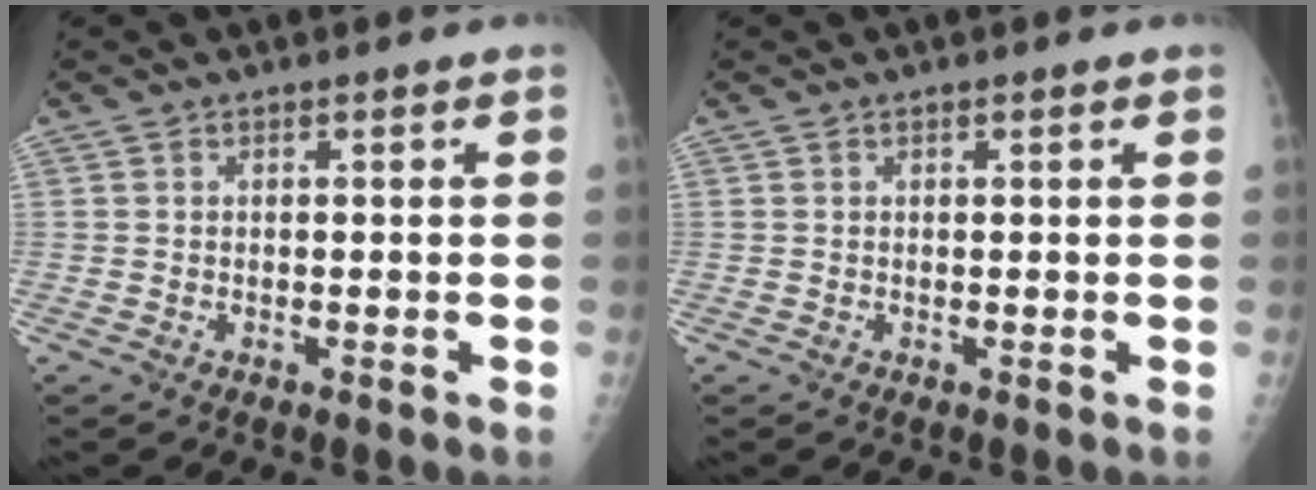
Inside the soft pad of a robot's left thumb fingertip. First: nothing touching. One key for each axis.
{"total": 0.7, "fx": 0.4, "fy": 0.2, "fz": 0.5, "tx": -0.007, "ty": 0.000, "tz": 0.005}